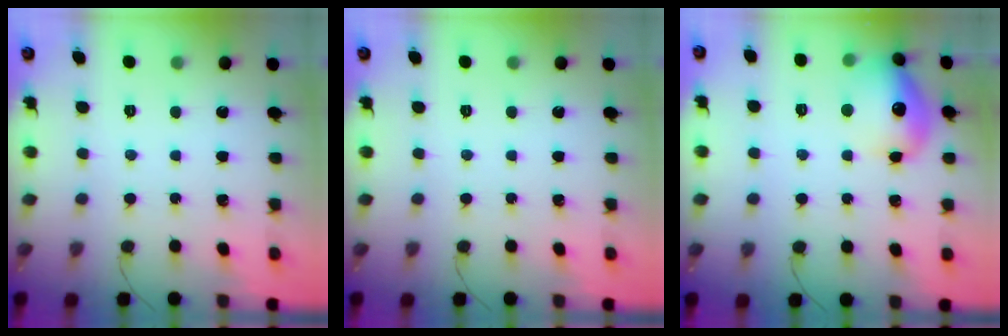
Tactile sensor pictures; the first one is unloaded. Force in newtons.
{"total": 0.0}
{"total": 16.2, "press": 16.2, "slide": 1.5}